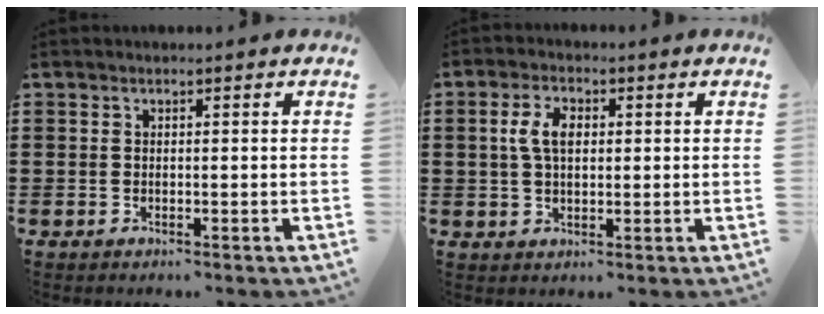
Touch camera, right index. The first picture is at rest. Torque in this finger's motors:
{"motor_torque": [0.38, -0.30, 0.57, 0.12]}